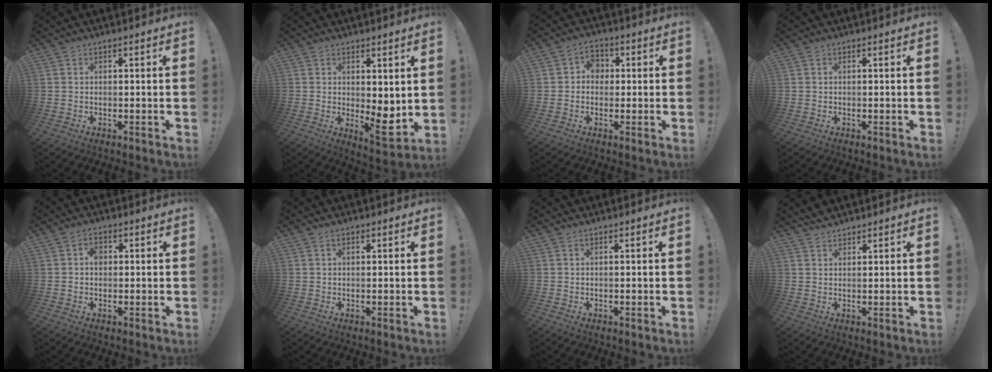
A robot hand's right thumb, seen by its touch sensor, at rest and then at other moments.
{"total": 6.2, "force": [0.6, 2.7, 5.6], "torque": [-0.055, -0.028, 0.016]}
{"total": 5.1, "force": [0.1, 4.7, 2.0], "torque": [-0.030, 0.009, 0.003]}
{"total": 0.0}
{"total": 3.0, "force": [0.2, 2.3, 1.9], "torque": [-0.019, 0.000, 0.000]}
{"total": 0.9, "force": [0.6, 0.4, 0.5], "torque": [-0.003, -0.001, 0.010]}
{"total": 0.0}
{"total": 2.4, "force": [2.3, 0.5, 0.3], "torque": [-0.008, -0.014, 0.046]}